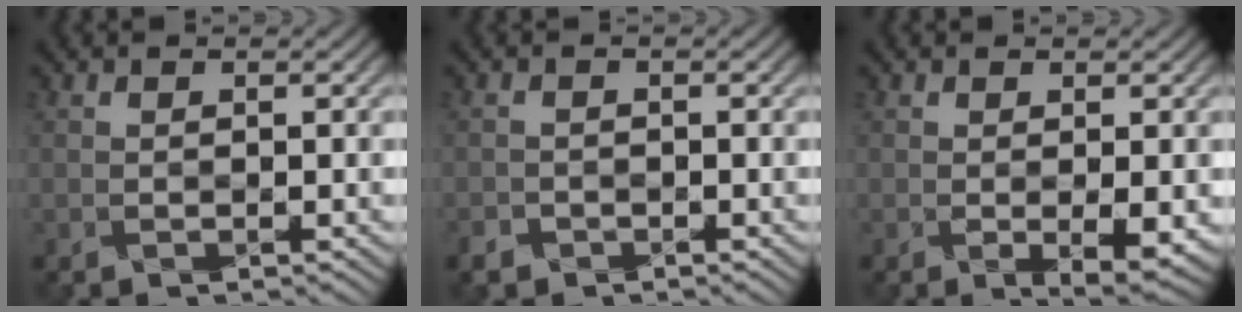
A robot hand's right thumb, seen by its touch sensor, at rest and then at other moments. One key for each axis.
{"total": 1.5, "fx": -1.4, "fy": 0.5, "fz": -0.4, "tx": 0.001, "ty": -0.009, "tz": -0.021}
{"total": 2.8, "fx": -0.3, "fy": 0.6, "fz": 2.7, "tx": -0.049, "ty": -0.006, "tz": 0.004}